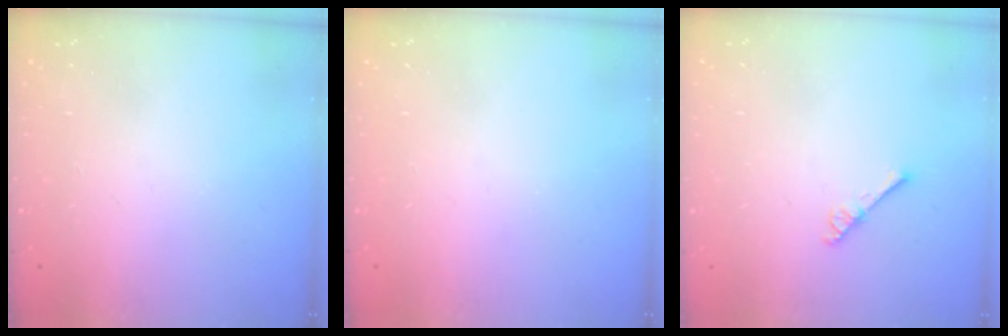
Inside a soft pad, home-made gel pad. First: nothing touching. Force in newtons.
{"total": 0.0}
{"total": 2.6, "press": 2.6, "slide": 0.3}